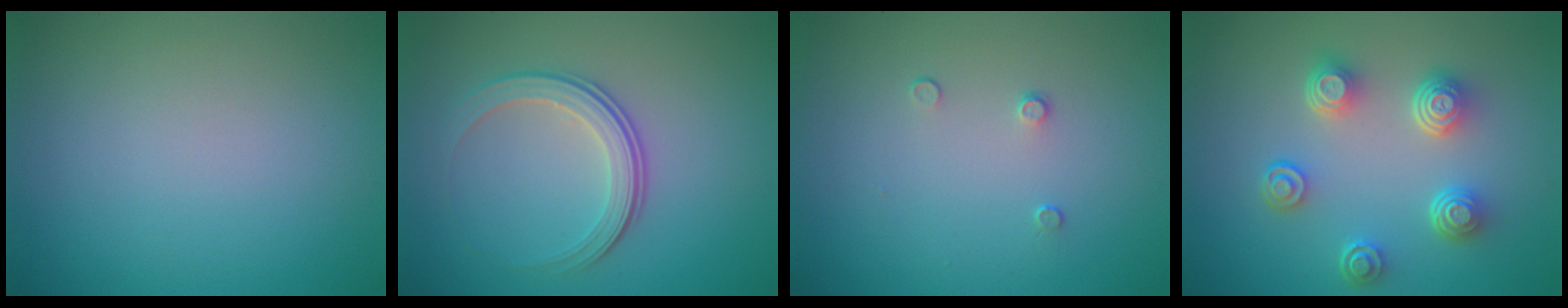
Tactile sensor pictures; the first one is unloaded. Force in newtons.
{"total": 3.2, "press": 2.6, "slide": 1.9}
{"total": 0.8, "press": 0.4, "slide": 0.6}
{"total": 4.7, "press": 3.5, "slide": 3.1}